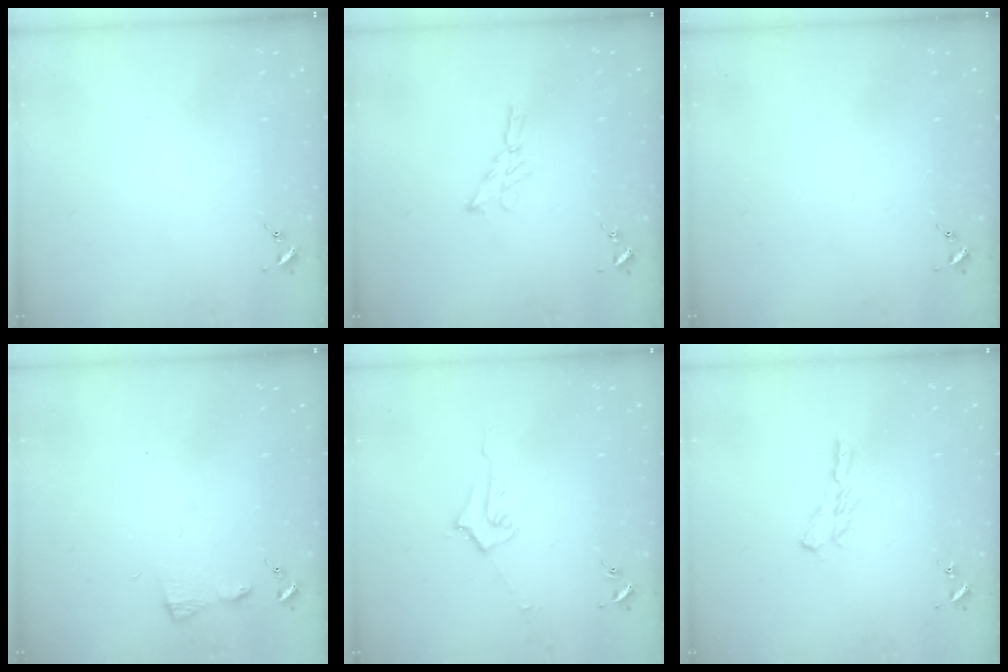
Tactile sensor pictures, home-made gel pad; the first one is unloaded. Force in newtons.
{"total": 5.8, "press": 5.7, "slide": 0.6}
{"total": 0.0}
{"total": 4.2, "press": 4.2, "slide": 0.5}
{"total": 5.2, "press": 5.1, "slide": 0.9}
{"total": 5.7, "press": 5.7, "slide": 0.4}